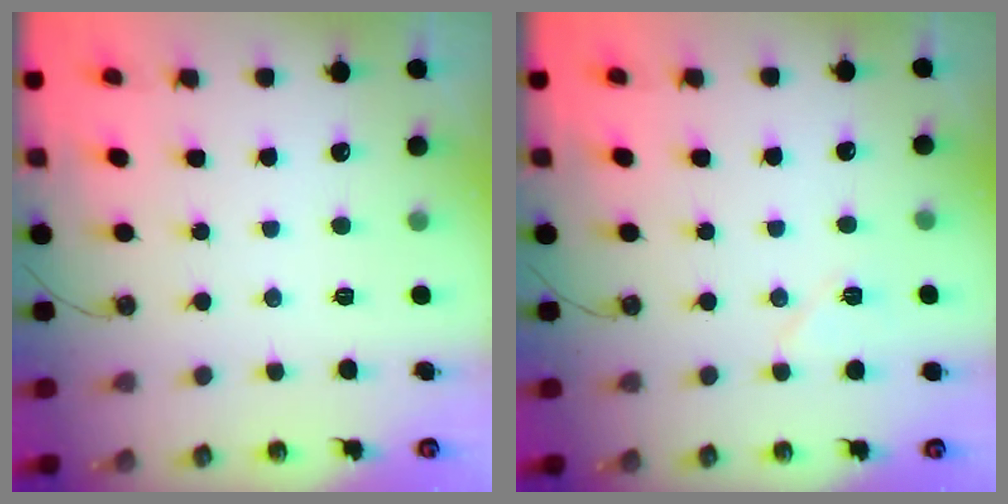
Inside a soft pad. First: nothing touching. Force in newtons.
{"total": 5.6, "press": 5.6, "slide": 0.9}